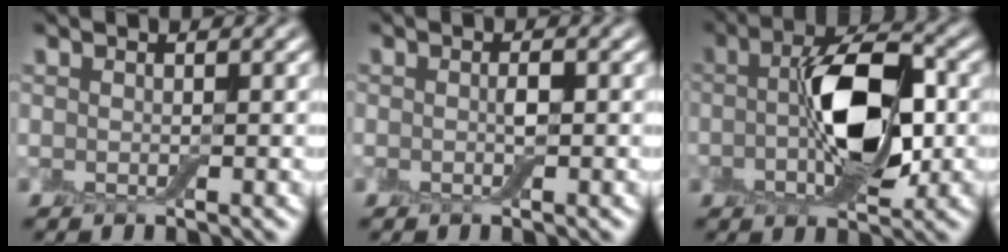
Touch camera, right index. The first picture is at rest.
{"total": 0.9, "force": [-0.3, 0.2, 0.8], "torque": [-0.014, 0.000, -0.007]}
{"total": 8.5, "force": [-0.5, 3.9, 7.5], "torque": [-0.128, 0.005, -0.013]}